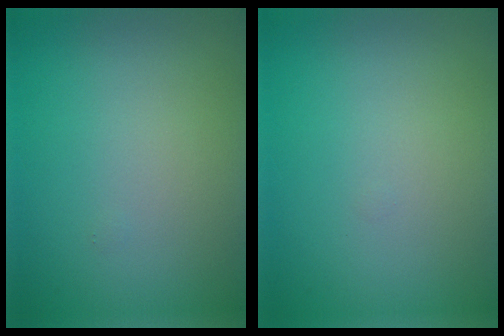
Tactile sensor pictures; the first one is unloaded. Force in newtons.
{"total": 0.0}